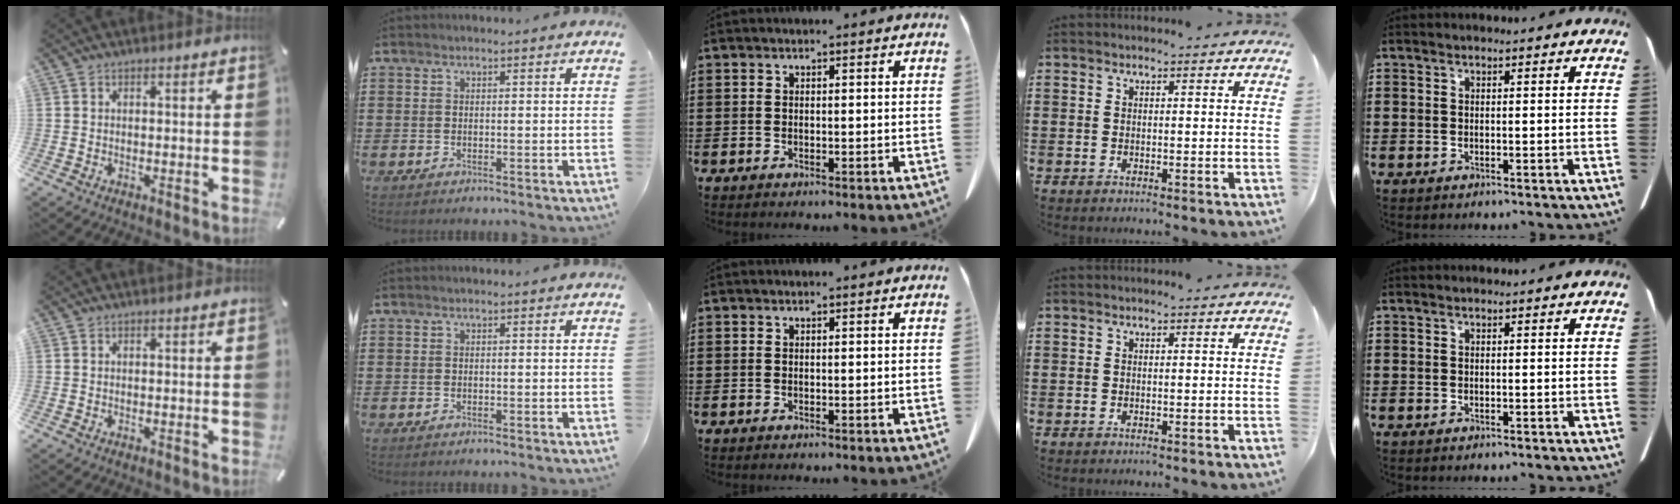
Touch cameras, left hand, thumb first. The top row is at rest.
{}